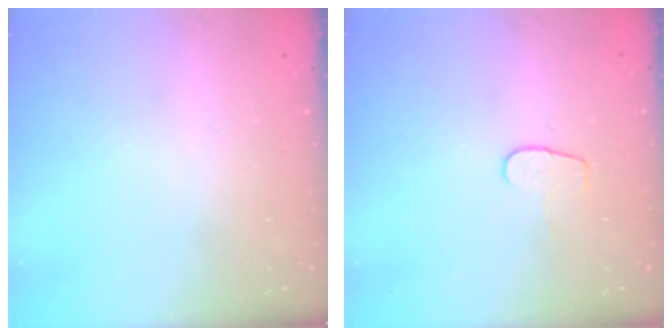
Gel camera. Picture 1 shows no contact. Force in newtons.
{"total": 5.4, "press": 5.4, "slide": 0.6}